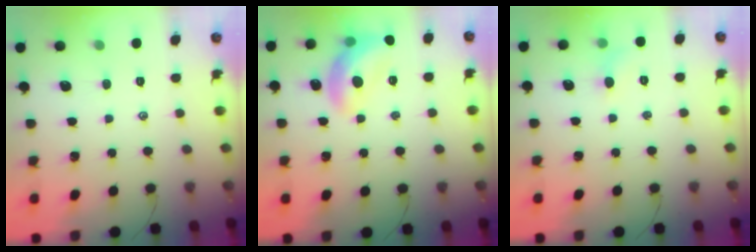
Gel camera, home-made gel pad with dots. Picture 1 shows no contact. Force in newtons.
{"total": 13.5, "press": 13.4, "slide": 1.8}
{"total": 5.3, "press": 5.0, "slide": 1.6}